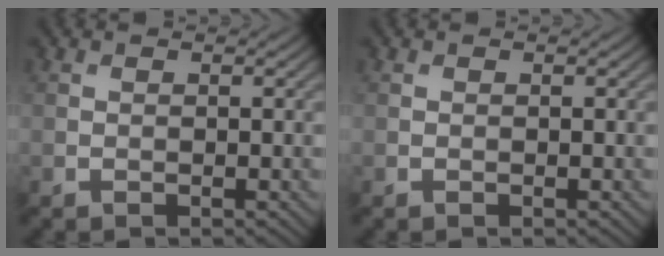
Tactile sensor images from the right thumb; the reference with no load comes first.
{"total": 0.0}